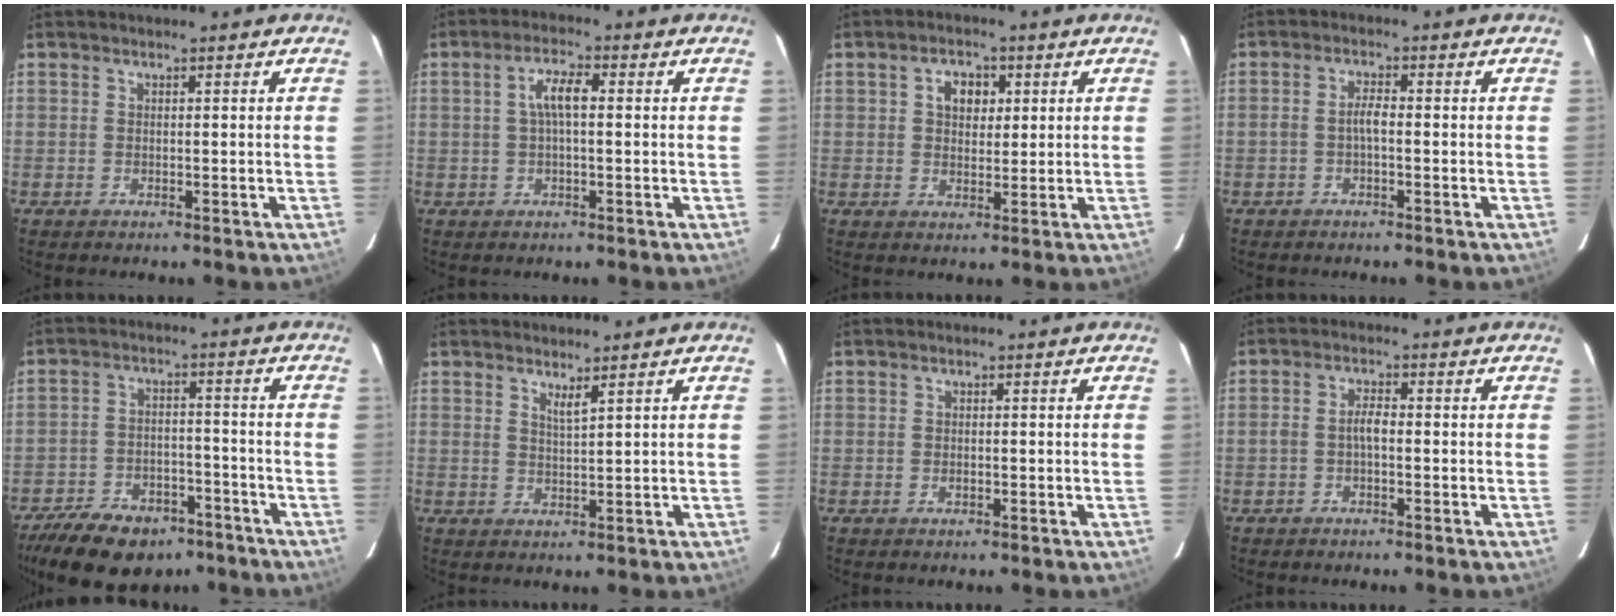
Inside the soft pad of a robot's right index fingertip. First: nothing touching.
{"total": 4.4, "force": [0.4, 1.3, 4.2], "torque": [-0.082, 0.011, 0.009]}
{"total": 4.7, "force": [1.5, 3.4, 2.8], "torque": [-0.042, 0.014, 0.026]}
{"total": 2.3, "force": [-0.7, 0.7, 2.0], "torque": [-0.043, 0.008, -0.014]}
{"total": 17.6, "force": [-12.7, 9.0, 8.1], "torque": [-0.187, 0.000, -0.182]}
{"total": 1.9, "force": [1.5, -0.1, 1.3], "torque": [-0.023, -0.004, 0.024]}
{"total": 0.7, "force": [-0.2, 0.6, 0.3], "torque": [-0.005, 0.000, -0.003]}
{"total": 2.5, "force": [-0.7, 1.0, 2.2], "torque": [-0.046, 0.008, -0.014]}